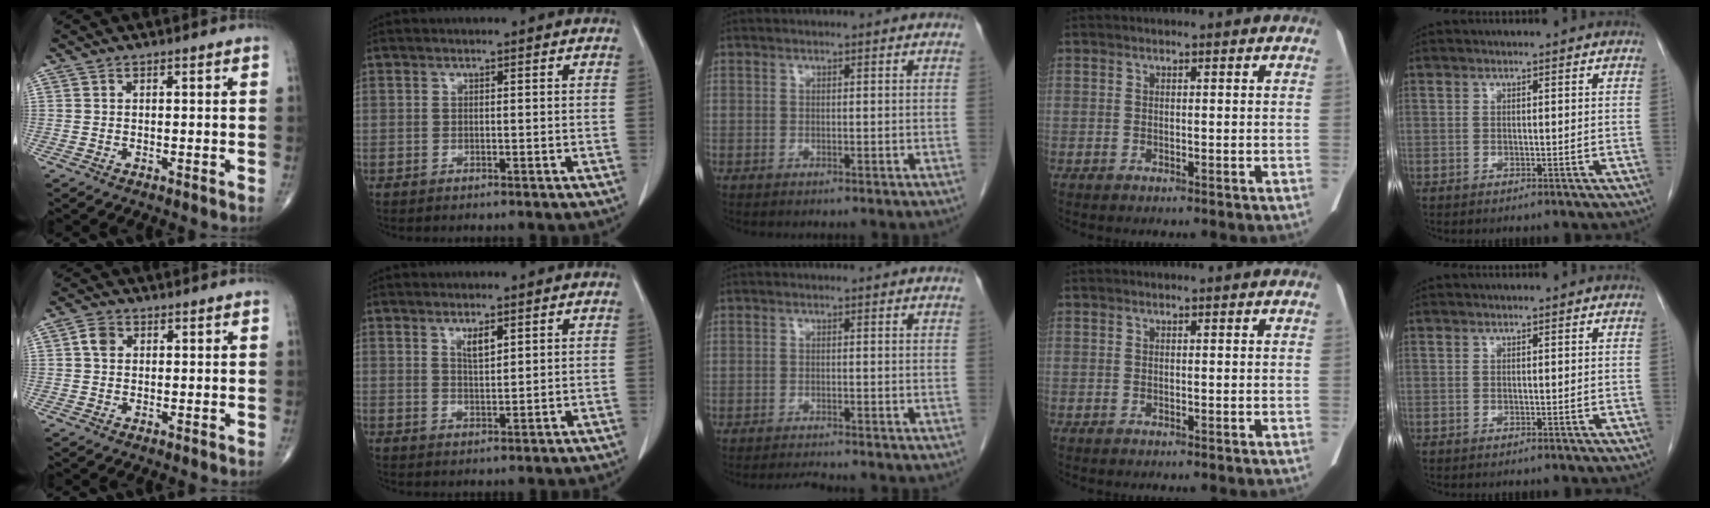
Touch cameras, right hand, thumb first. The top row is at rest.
{"thumb": {"total": 2.9, "force": [0.7, 2.2, 1.7], "torque": [-0.026, 0.004, 0.009]}, "index": {"total": 2.5, "force": [1.5, 0.6, 1.9], "torque": [-0.036, -0.003, 0.029]}, "middle": {"total": 2.4, "force": [-2.3, -0.3, 0.5], "torque": [-0.015, -0.013, -0.036]}}